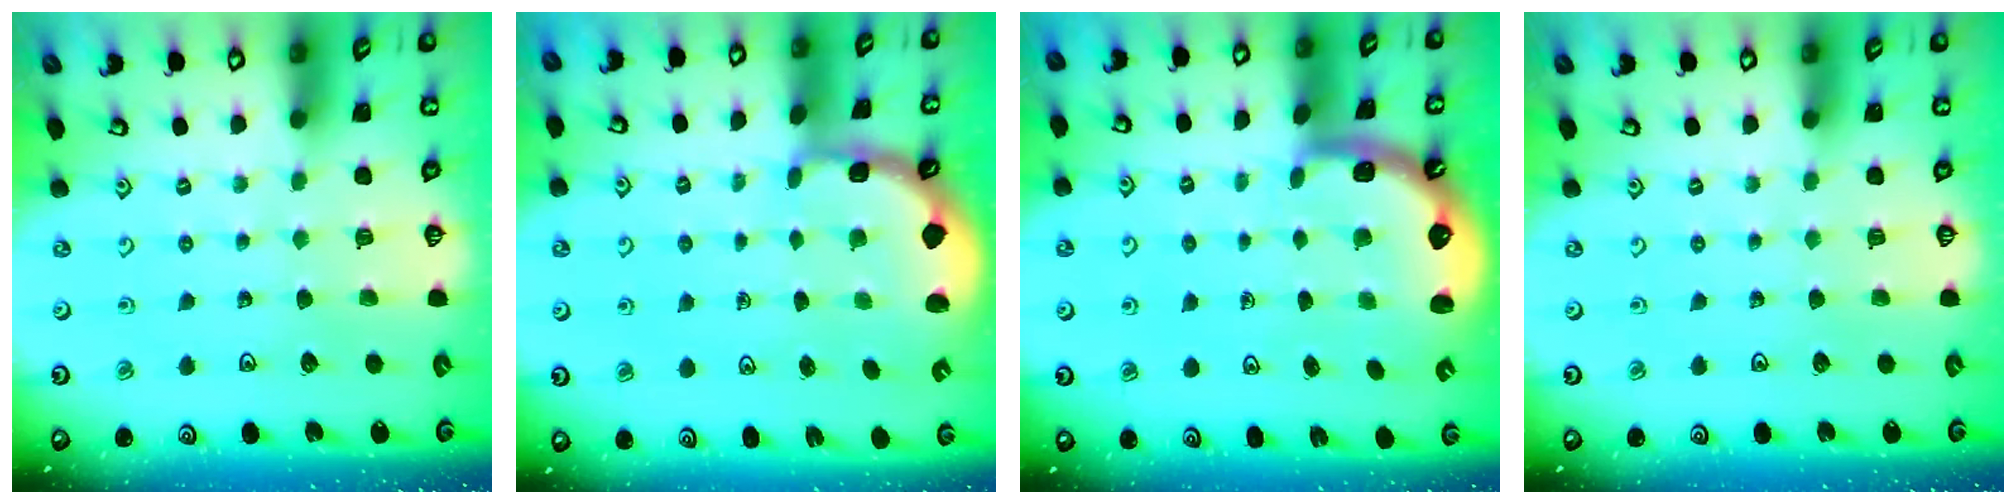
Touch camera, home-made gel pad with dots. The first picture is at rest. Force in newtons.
{"total": 1.8, "press": 1.7, "slide": 0.5}
{"total": 1.9, "press": 1.8, "slide": 0.6}
{"total": 0.0}